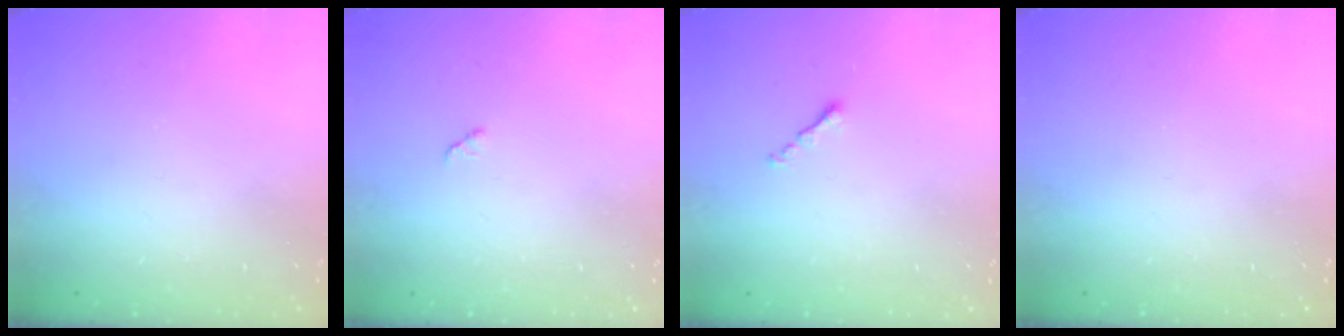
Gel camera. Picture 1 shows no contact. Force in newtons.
{"total": 2.8, "press": 2.8, "slide": 0.4}
{"total": 0.8, "press": 0.6, "slide": 0.4}
{"total": 0.0}